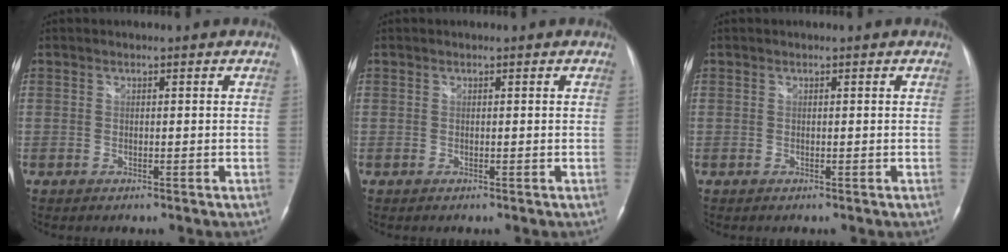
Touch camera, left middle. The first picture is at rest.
{"total": 0.0}
{"total": 0.0}